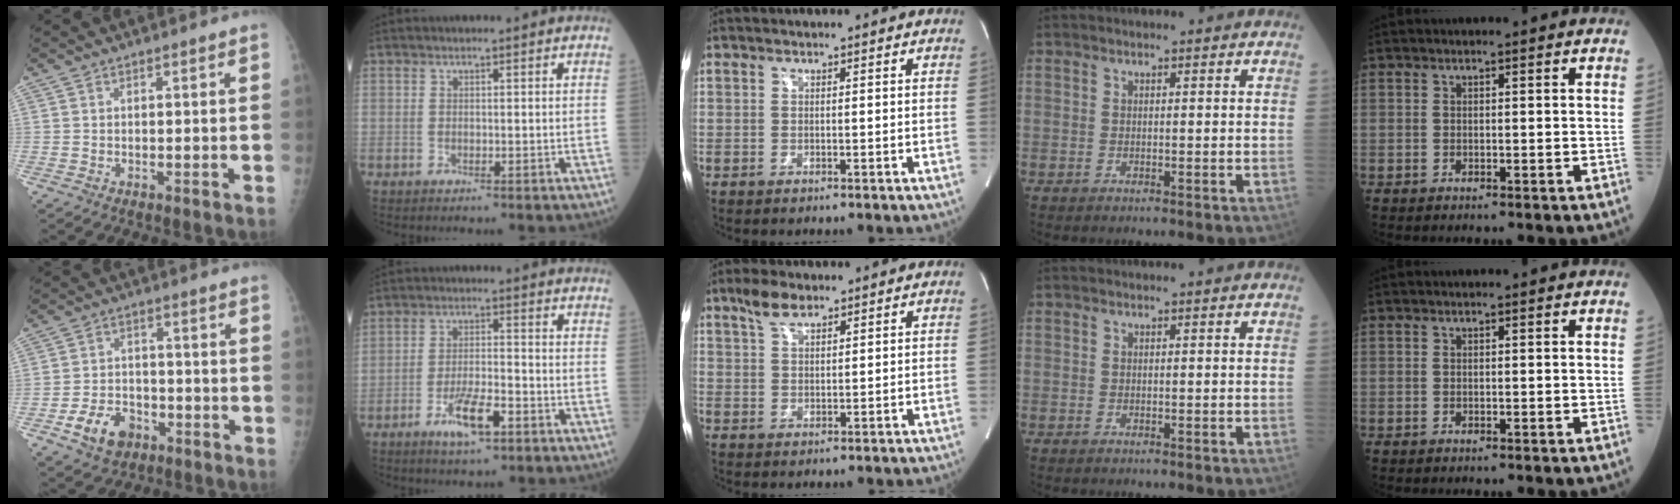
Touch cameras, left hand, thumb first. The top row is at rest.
{"thumb": {"total": 8.3, "force": [-4.1, 5.9, 4.2], "torque": [-0.055, 0.024, -0.068]}, "index": {"total": 6.7, "force": [-3.6, 1.6, 5.4], "torque": [-0.107, -0.005, -0.061]}, "middle": {"total": 4.3, "force": [3.1, 1.5, 2.5], "torque": [-0.056, 0.010, 0.062]}}